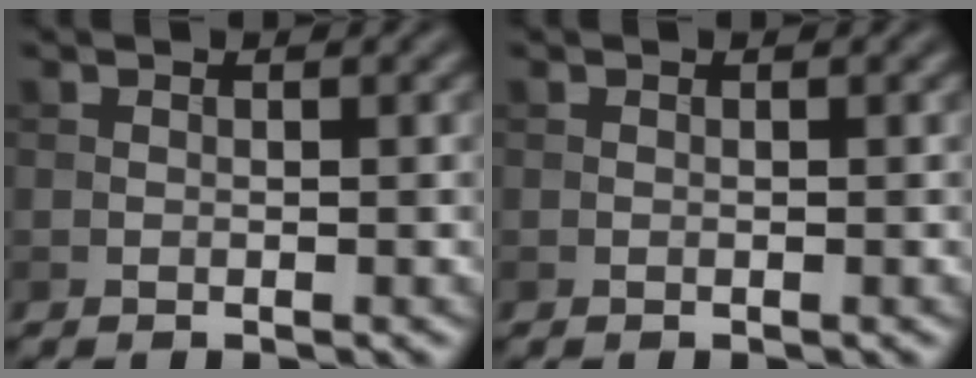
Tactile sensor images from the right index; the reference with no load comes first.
{"total": 0.0}